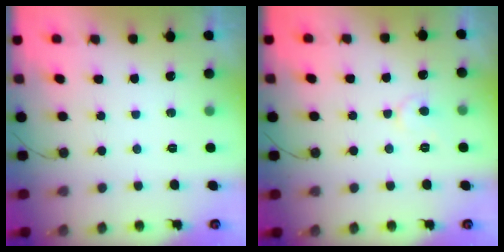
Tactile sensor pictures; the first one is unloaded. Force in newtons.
{"total": 5.8, "press": 5.8, "slide": 0.3}